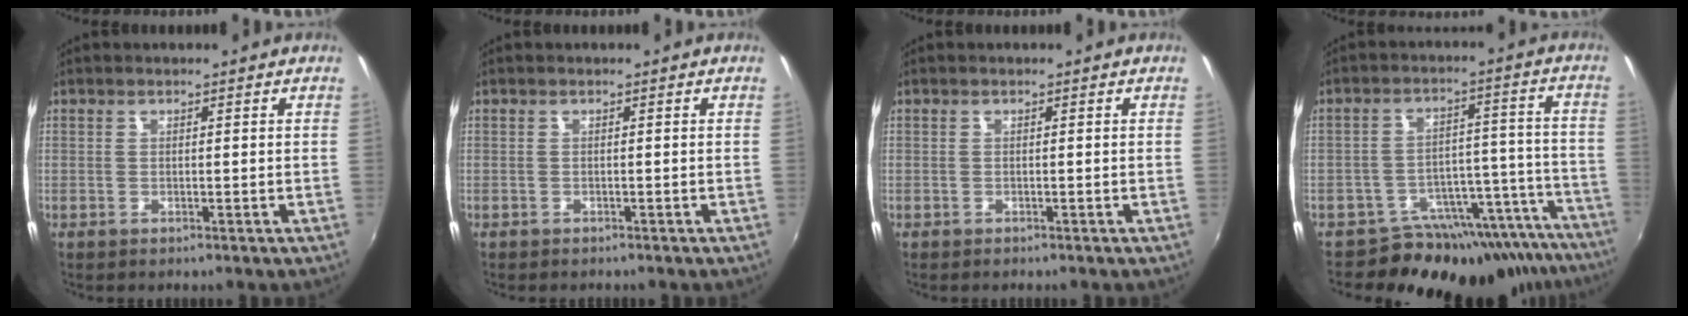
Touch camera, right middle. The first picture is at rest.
{"total": 0.9, "force": [-0.8, 0.4, 0.2], "torque": [-0.008, -0.003, -0.011]}
{"total": 0.0}
{"total": 21.6, "force": [-19.4, 8.3, 4.7], "torque": [-0.055, 0.050, -0.253]}